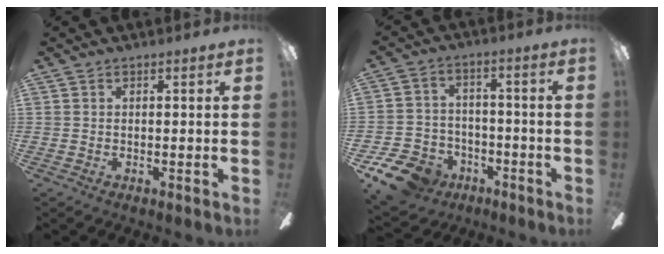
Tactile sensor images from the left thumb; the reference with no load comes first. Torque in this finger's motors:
{"motor_torque": [-1.23, 1.24, 0.03, 0.01, 0.02]}